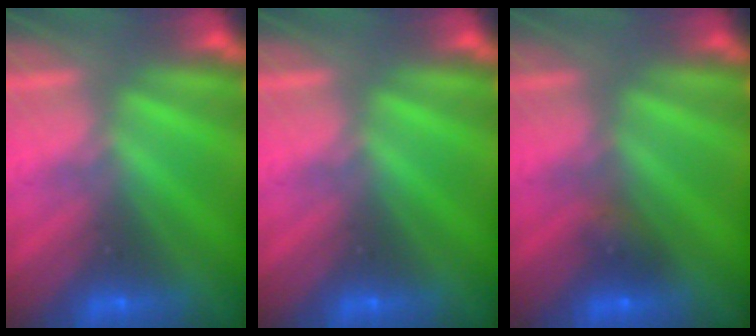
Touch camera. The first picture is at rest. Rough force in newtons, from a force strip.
{"total": 0.0}
{"total": 2.2}